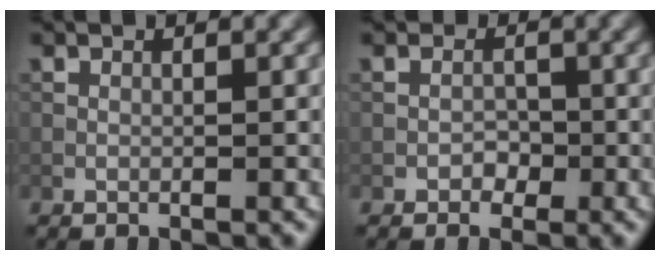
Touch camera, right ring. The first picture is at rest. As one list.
[{"total": 1.3, "force": [-0.5, 1.2, 0.2], "torque": [0.007, 0.002, -0.010]}]